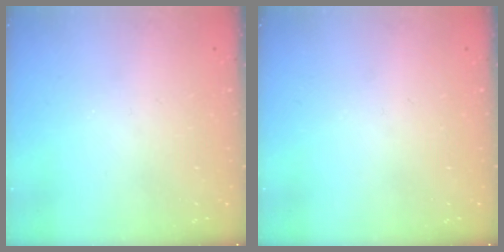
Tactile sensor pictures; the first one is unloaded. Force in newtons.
{"total": 0.0}